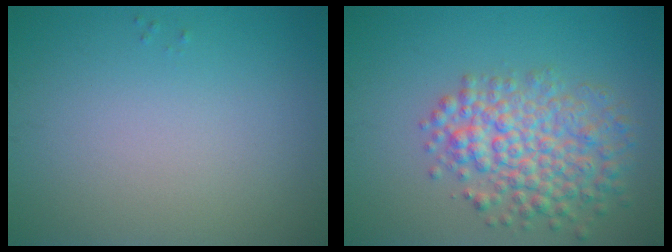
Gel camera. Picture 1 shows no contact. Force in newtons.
{"total": 5.9, "press": 5.9, "slide": 0.2}